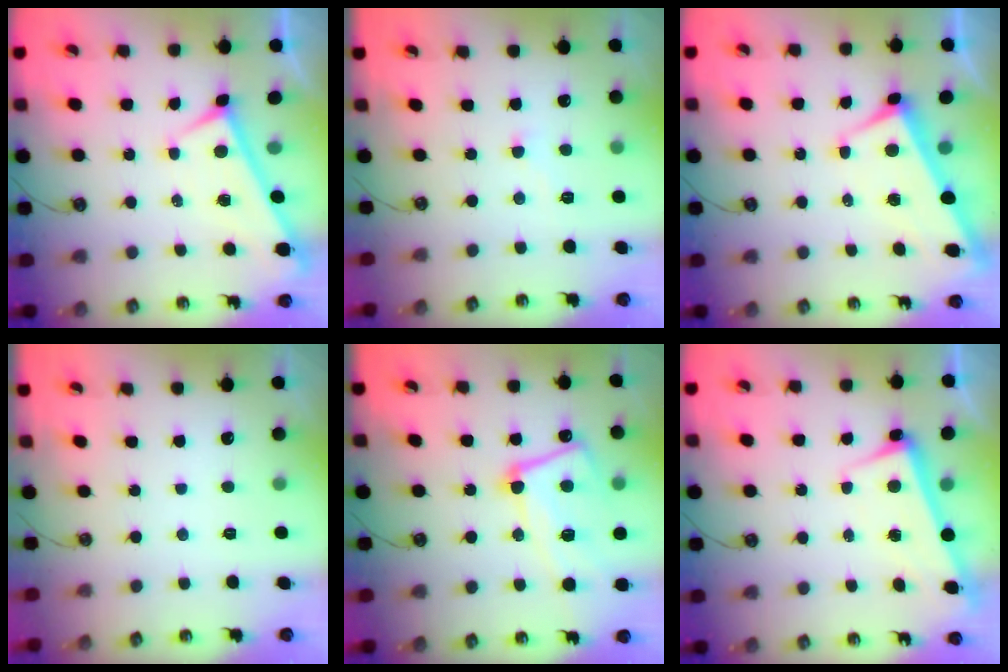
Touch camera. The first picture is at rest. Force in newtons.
{"total": 2.9, "press": 2.9, "slide": 0.5}
{"total": 2.5, "press": 2.4, "slide": 0.9}
{"total": 0.0}
{"total": 13.1, "press": 13.0, "slide": 1.1}
{"total": 2.8, "press": 2.6, "slide": 1.0}